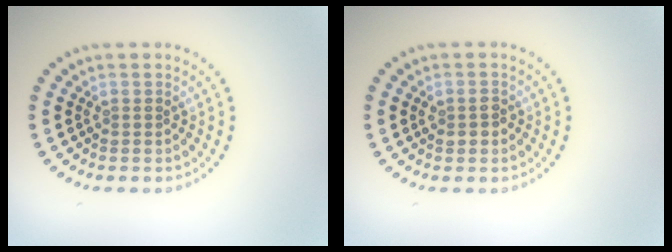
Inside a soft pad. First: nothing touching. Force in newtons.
{"total": 1.5, "press": 1.5, "slide": 0.1}